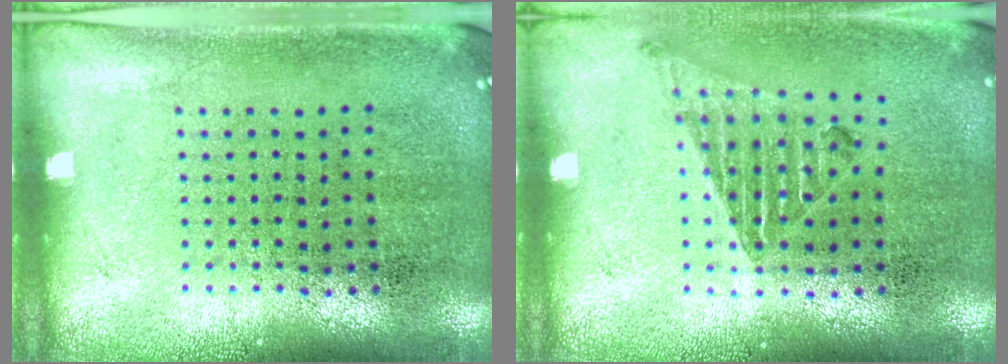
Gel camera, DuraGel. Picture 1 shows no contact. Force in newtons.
{"total": 1.0, "press": 1.0, "slide": 0.2}